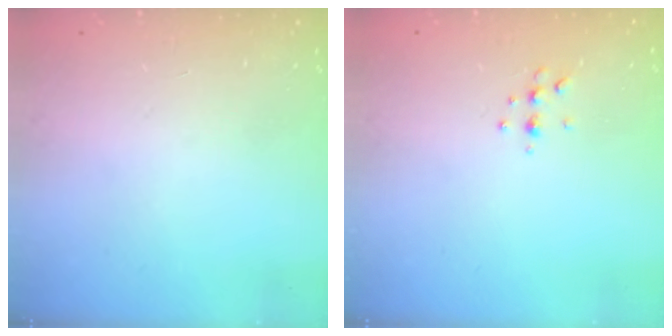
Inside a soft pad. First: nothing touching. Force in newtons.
{"total": 4.5, "press": 4.4, "slide": 0.8}